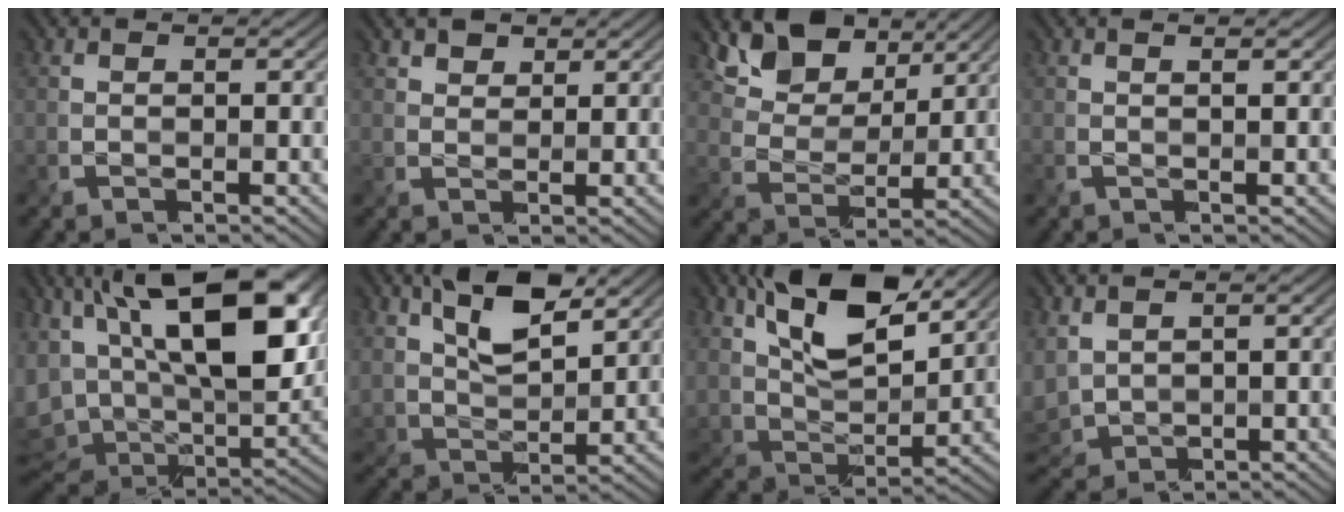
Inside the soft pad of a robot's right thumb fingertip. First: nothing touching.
{"total": 2.3, "force": [1.6, 1.4, 1.0], "torque": [-0.022, 0.003, 0.033]}
{"total": 10.0, "force": [6.2, 5.7, 5.3], "torque": [-0.115, -0.005, 0.115]}
{"total": 0.9, "force": [0.4, -0.2, 0.8], "torque": [-0.012, -0.003, 0.006]}
{"total": 19.4, "force": [6.9, 9.2, 15.7], "torque": [-0.282, 0.027, 0.103]}
{"total": 9.6, "force": [5.0, 4.6, 6.7], "torque": [-0.143, 0.006, 0.099]}
{"total": 13.1, "force": [7.2, 6.3, 9.0], "torque": [-0.178, 0.001, 0.124]}
{"total": 4.5, "force": [1.3, 3.0, 3.1], "torque": [-0.107, 0.003, 0.030]}